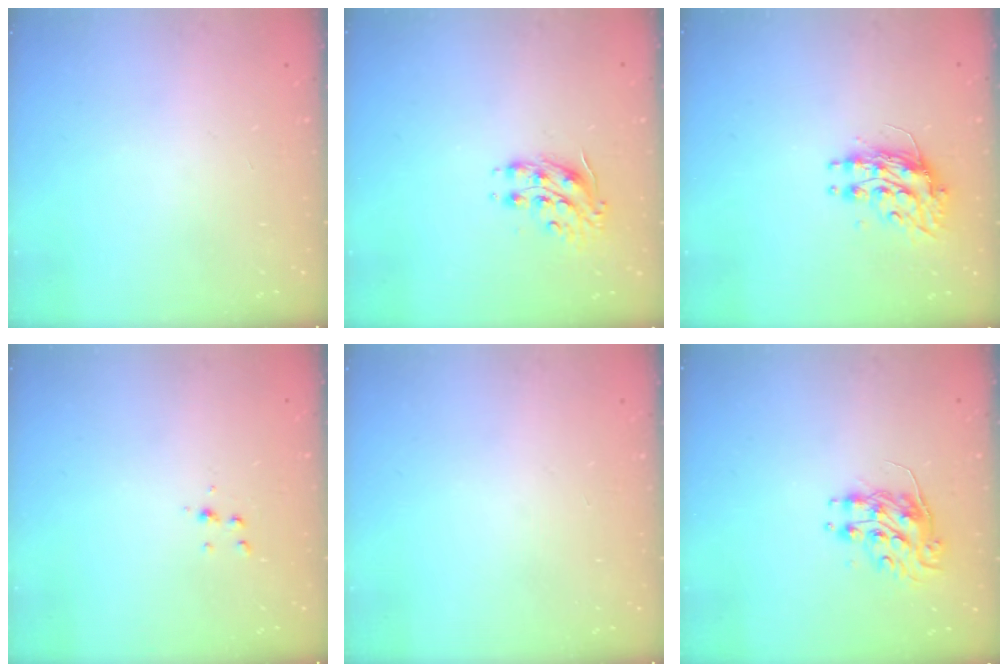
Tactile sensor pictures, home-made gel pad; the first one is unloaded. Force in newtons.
{"total": 8.2, "press": 8.2, "slide": 0.4}
{"total": 10.2, "press": 10.2, "slide": 0.7}
{"total": 4.4, "press": 4.3, "slide": 0.4}
{"total": 0.0}
{"total": 8.8, "press": 8.7, "slide": 0.4}